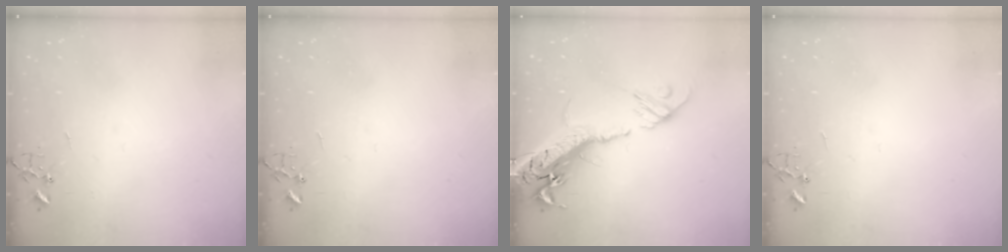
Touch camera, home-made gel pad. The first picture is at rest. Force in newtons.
{"total": 0.0}
{"total": 23.7, "press": 23.1, "slide": 5.3}
{"total": 0.0}